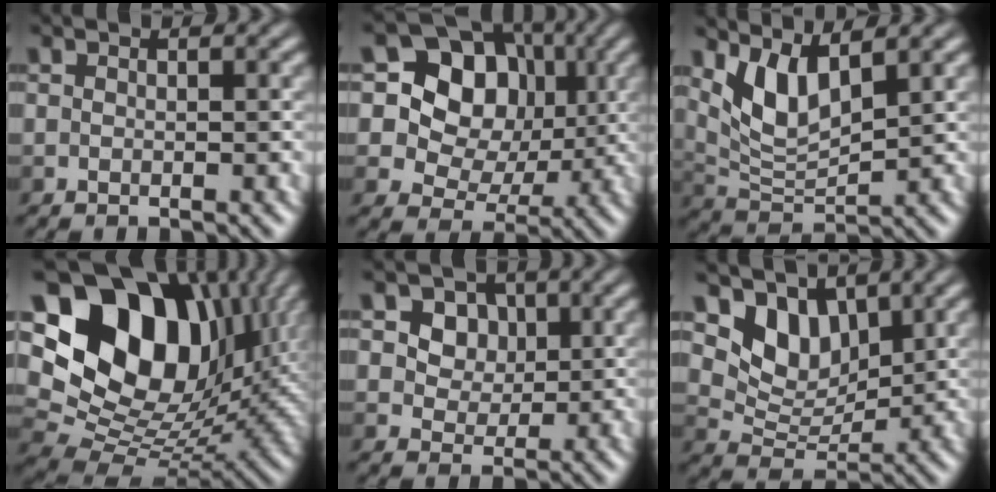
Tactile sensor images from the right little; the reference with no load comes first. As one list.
[{"total": 10.8, "force": [3.0, 8.4, 6.0], "torque": [-0.101, 0.024, 0.035]}, {"total": 4.8, "force": [2.2, 1.9, 3.8], "torque": [-0.081, -0.009, 0.045]}, {"total": 17.4, "force": [6.9, 11.9, 10.6], "torque": [-0.198, 0.044, 0.134]}, {"total": 3.6, "force": [1.0, 3.0, 1.7], "torque": [-0.034, -0.009, 0.012]}, {"total": 5.1, "force": [3.0, 3.2, 2.7], "torque": [-0.054, -0.010, 0.050]}]